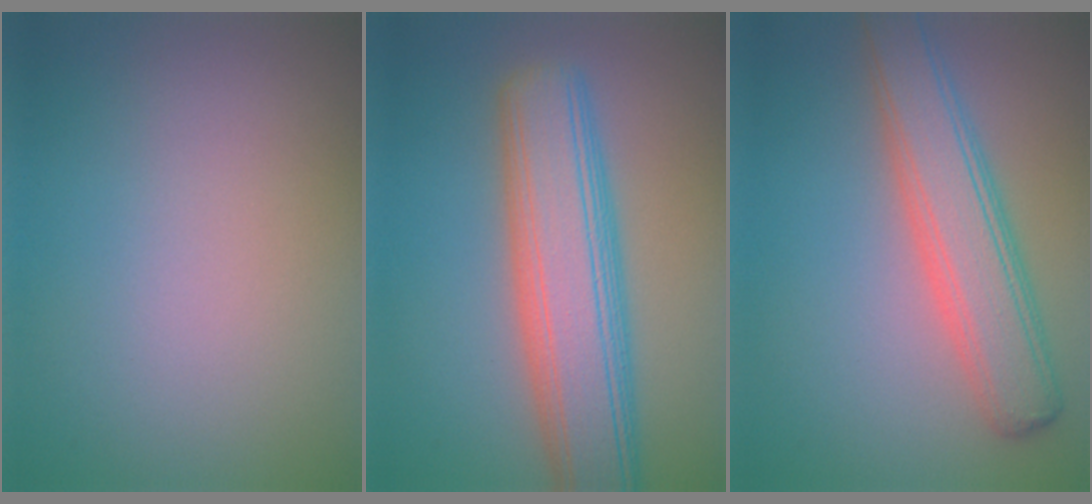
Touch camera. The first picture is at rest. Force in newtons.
{"total": 9.0, "press": 9.0, "slide": 0.3}
{"total": 5.9, "press": 5.9, "slide": 0.2}